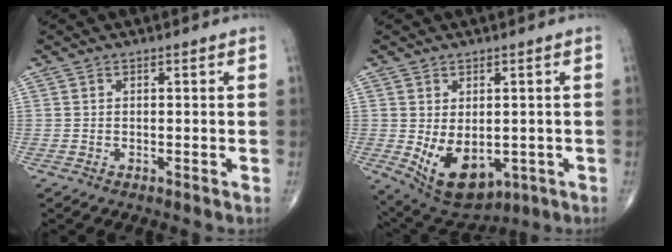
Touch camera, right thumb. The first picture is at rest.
{"total": 11.3, "force": [-2.0, 6.9, 8.6], "torque": [-0.125, -0.009, -0.005]}